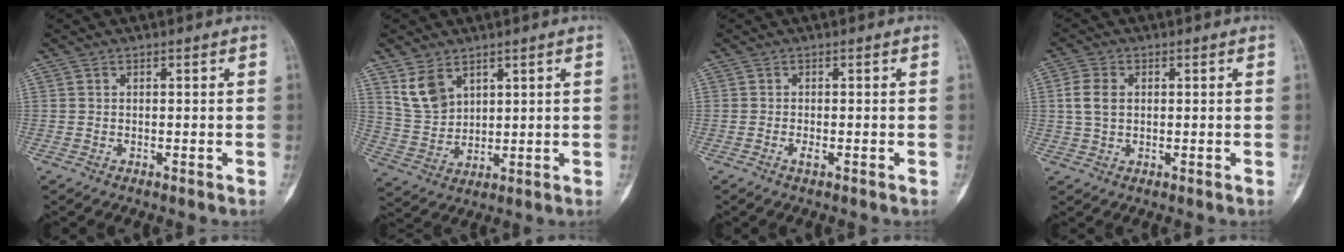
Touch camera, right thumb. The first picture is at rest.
{"total": 7.6, "force": [4.3, 4.9, 3.9], "torque": [-0.063, -0.019, 0.101]}
{"total": 0.7, "force": [-0.4, 0.1, 0.6], "torque": [-0.012, -0.003, -0.011]}
{"total": 4.8, "force": [0.7, 3.3, 3.3], "torque": [-0.065, 0.003, 0.013]}